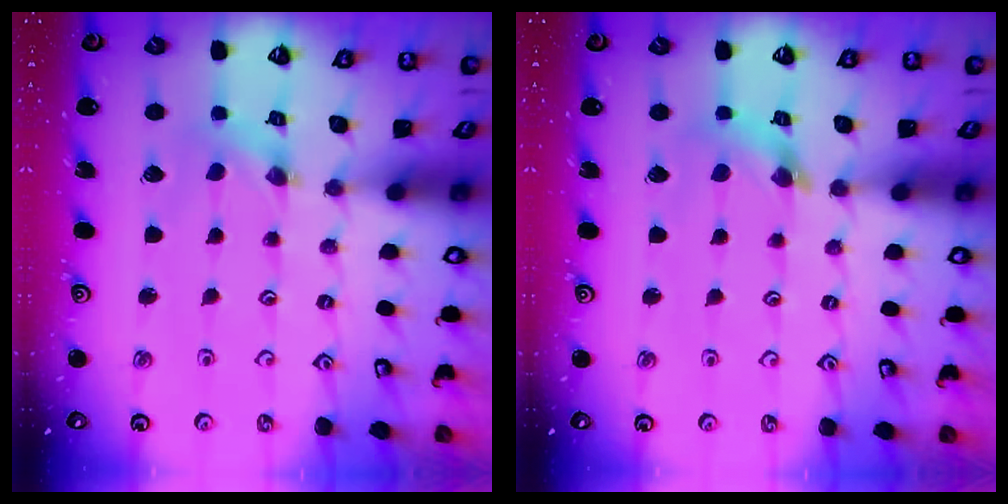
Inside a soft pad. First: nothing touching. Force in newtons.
{"total": 4.2, "press": 4.2, "slide": 0.4}